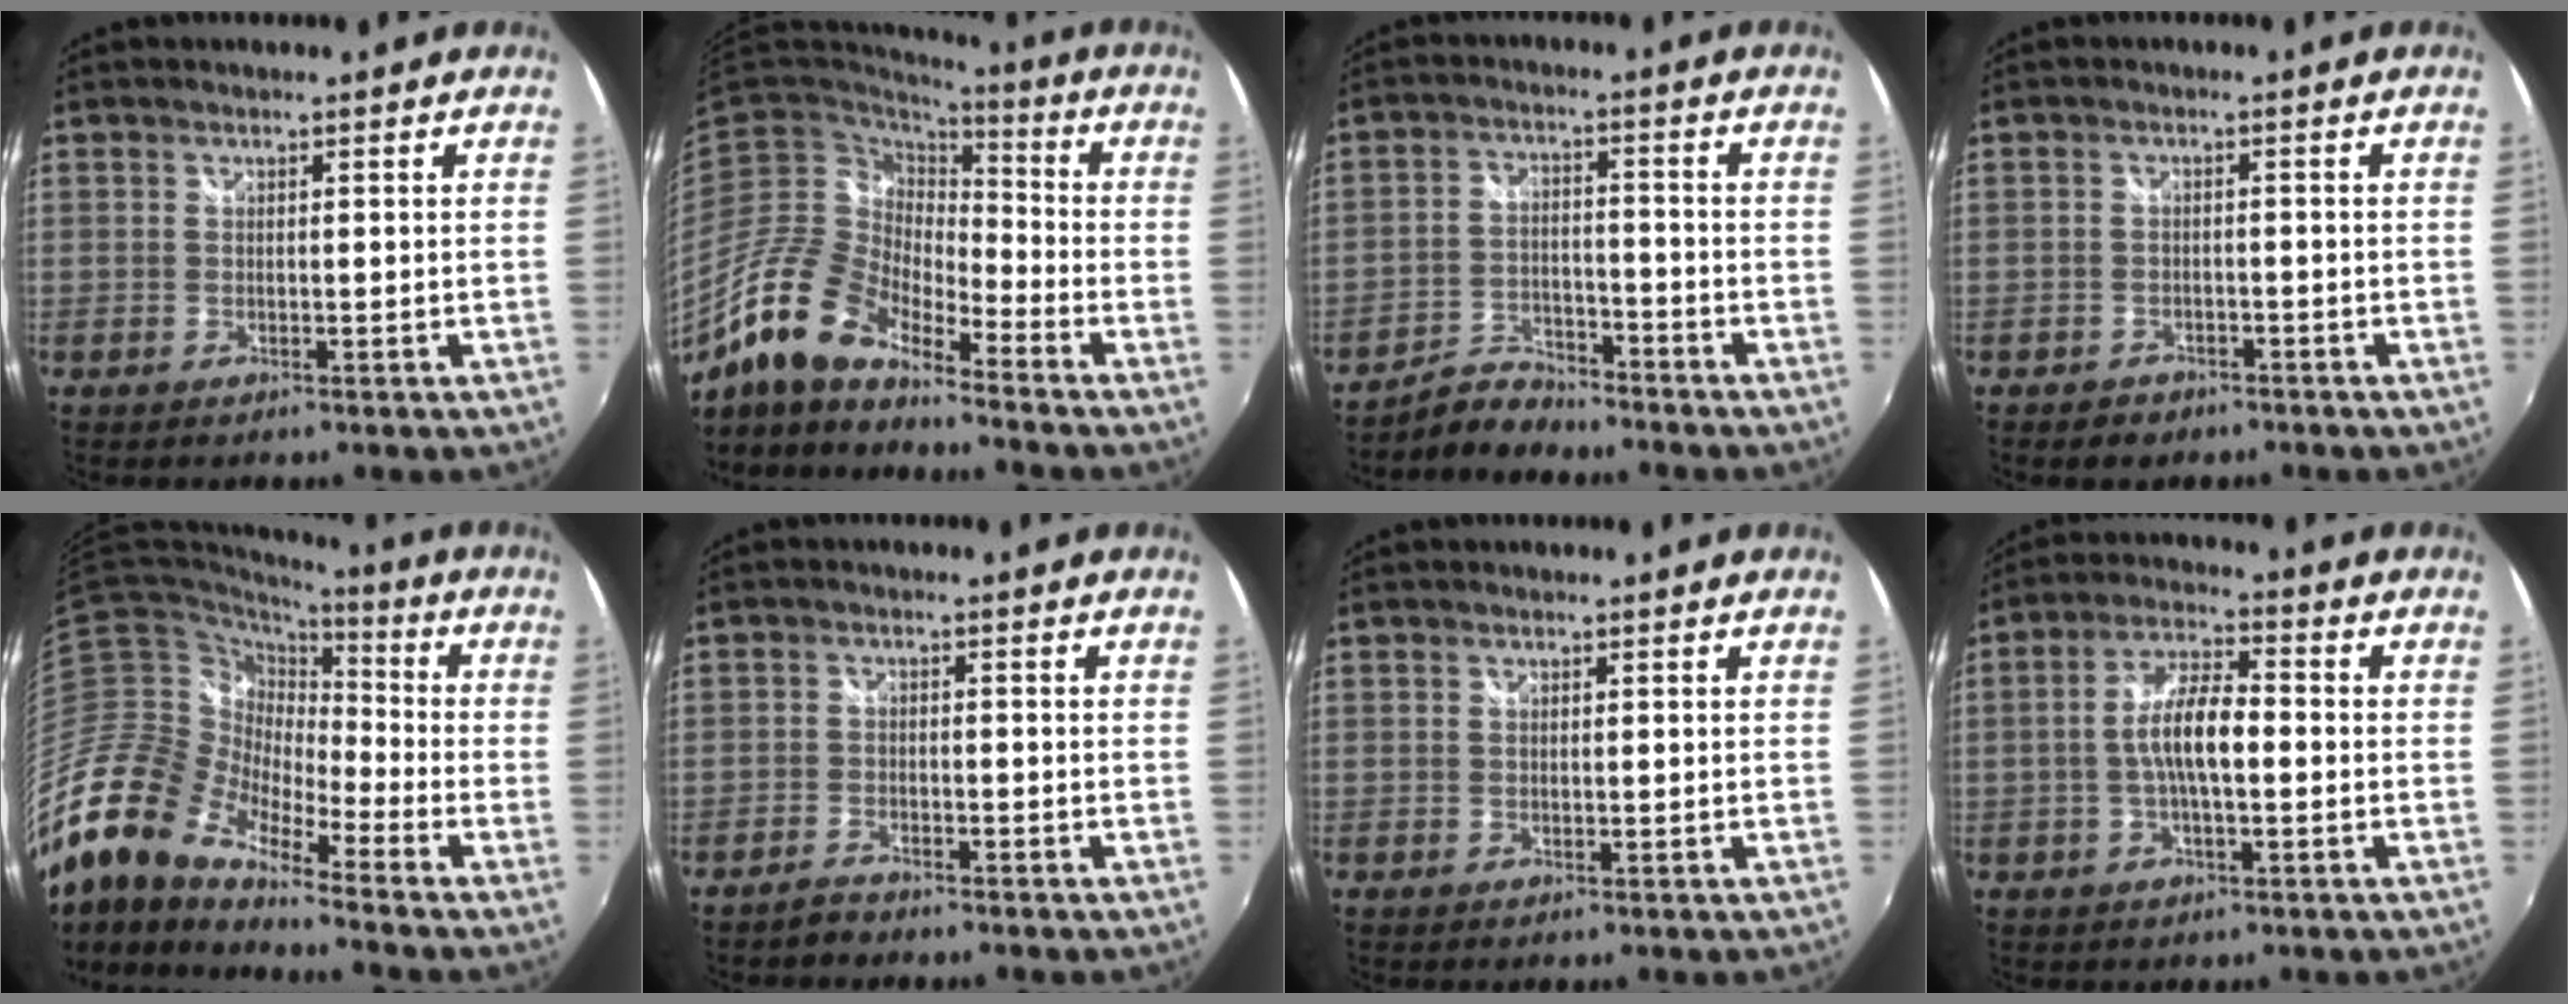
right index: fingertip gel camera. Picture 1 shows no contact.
{"total": 14.0, "force": [-10.8, 5.1, 7.4], "torque": [-0.139, -0.007, -0.216]}
{"total": 6.2, "force": [-5.9, 1.7, 1.0], "torque": [-0.029, 0.013, -0.105]}
{"total": 3.3, "force": [-2.3, 2.2, 0.7], "torque": [-0.024, -0.002, -0.036]}
{"total": 19.7, "force": [-14.3, 8.1, 10.8], "torque": [-0.200, -0.021, -0.293]}
{"total": 2.5, "force": [-2.3, 0.8, 0.4], "torque": [-0.019, 0.004, -0.046]}
{"total": 0.0}
{"total": 8.1, "force": [-1.1, 2.5, 7.6], "torque": [-0.149, 0.011, -0.021]}